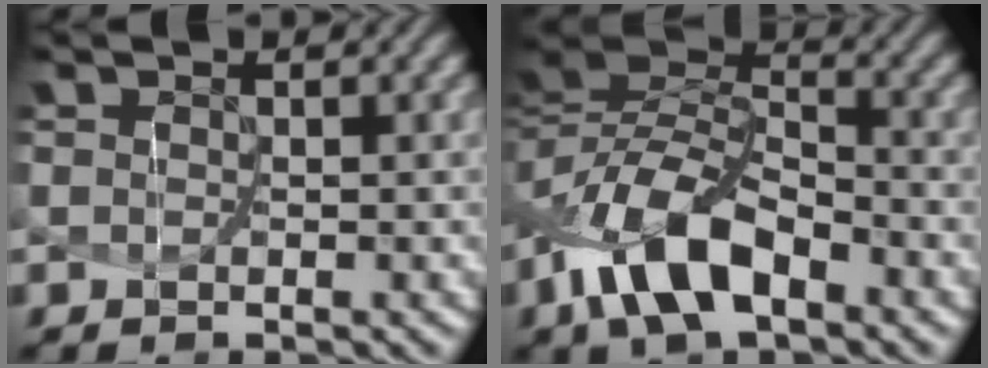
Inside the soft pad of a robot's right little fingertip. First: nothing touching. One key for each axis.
{"total": 8.6, "fx": -4.1, "fy": 4.2, "fz": 6.3, "tx": -0.129, "ty": 0.009, "tz": -0.080}